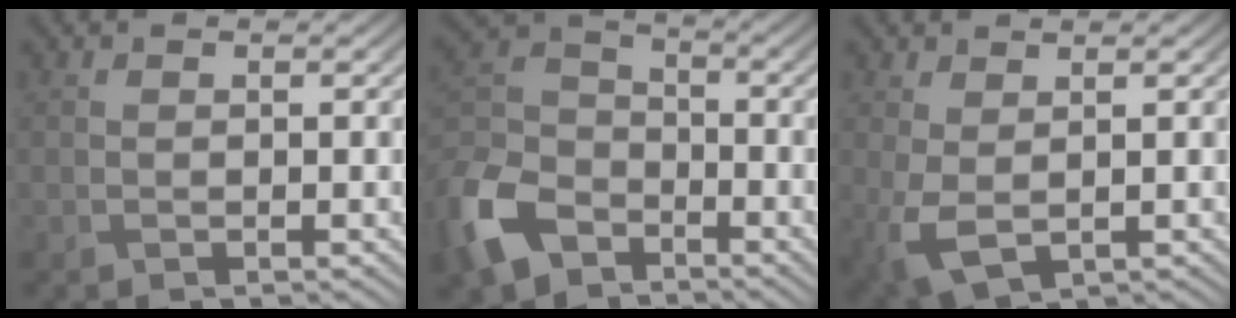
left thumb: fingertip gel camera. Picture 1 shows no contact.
{"total": 11.7, "force": [-6.9, 7.6, 5.6], "torque": [-0.156, -0.022, -0.155]}
{"total": 4.3, "force": [0.2, 2.4, 3.6], "torque": [-0.098, -0.008, 0.007]}